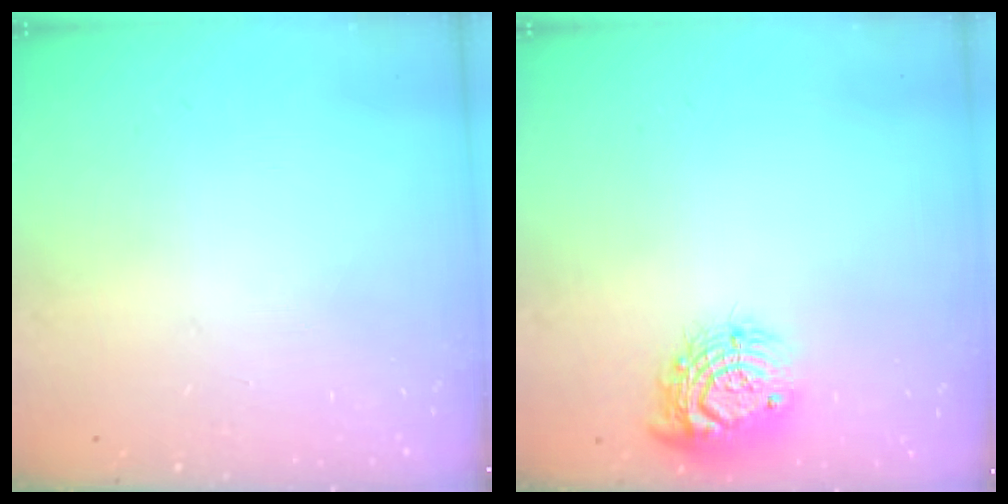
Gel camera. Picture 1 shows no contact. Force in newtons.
{"total": 12.3, "press": 12.3, "slide": 0.9}